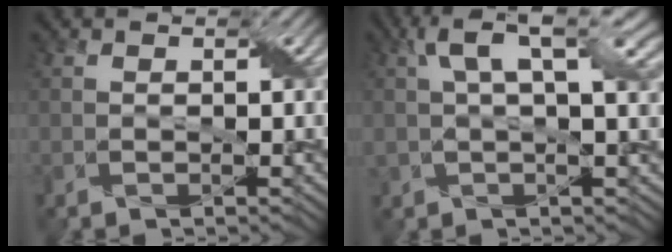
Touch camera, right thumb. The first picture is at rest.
{"total": 7.9, "force": [3.0, 2.2, 7.0], "torque": [-0.134, 0.018, 0.053]}